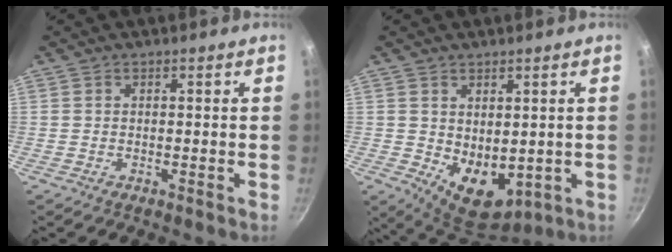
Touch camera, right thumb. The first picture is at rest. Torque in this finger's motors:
{"motor_torque": [-0.37, 0.77, -0.08, 0.22, 0.11]}